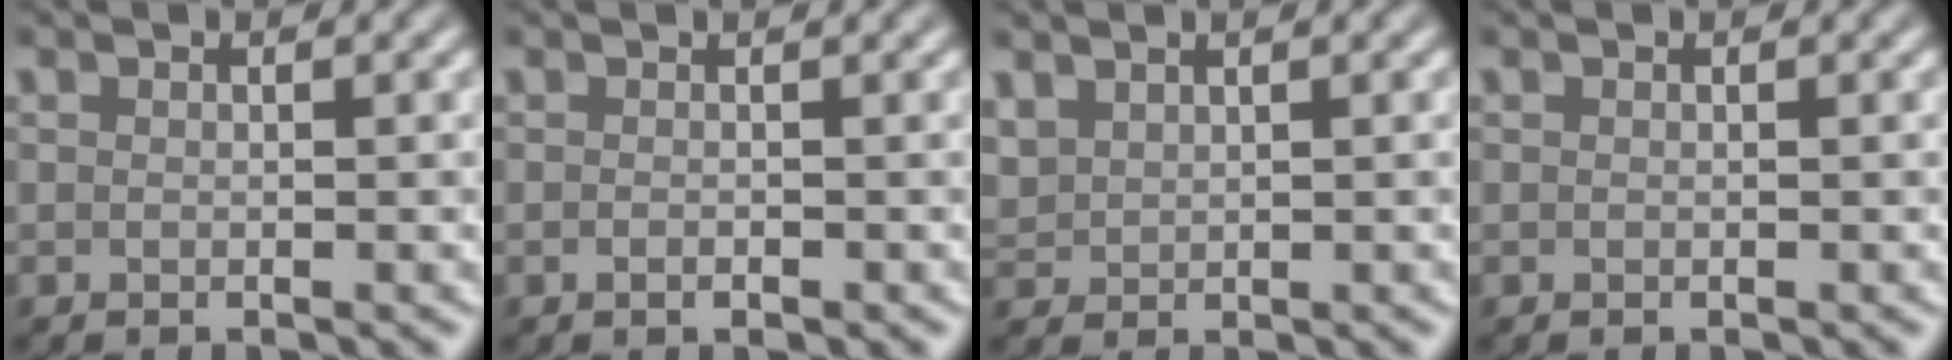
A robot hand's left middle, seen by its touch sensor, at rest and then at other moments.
{"total": 0.8, "force": [-0.2, 0.3, 0.8], "torque": [-0.012, -0.003, -0.004]}
{"total": 1.4, "force": [1.1, 0.8, 0.3], "torque": [-0.012, 0.003, 0.030]}
{"total": 0.0}